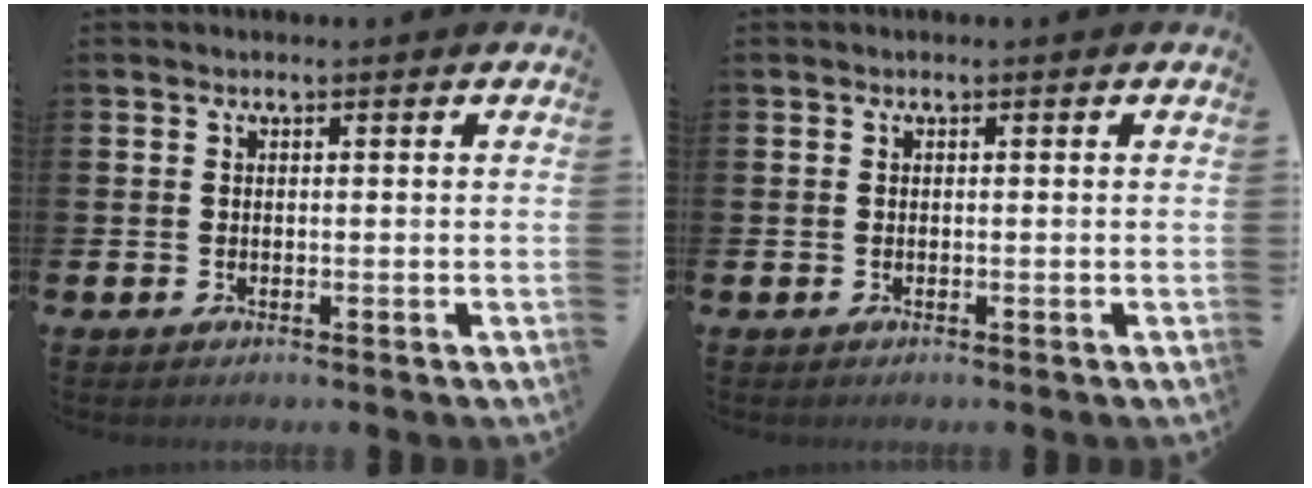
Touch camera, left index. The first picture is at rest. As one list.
[{"total": 0.0}]